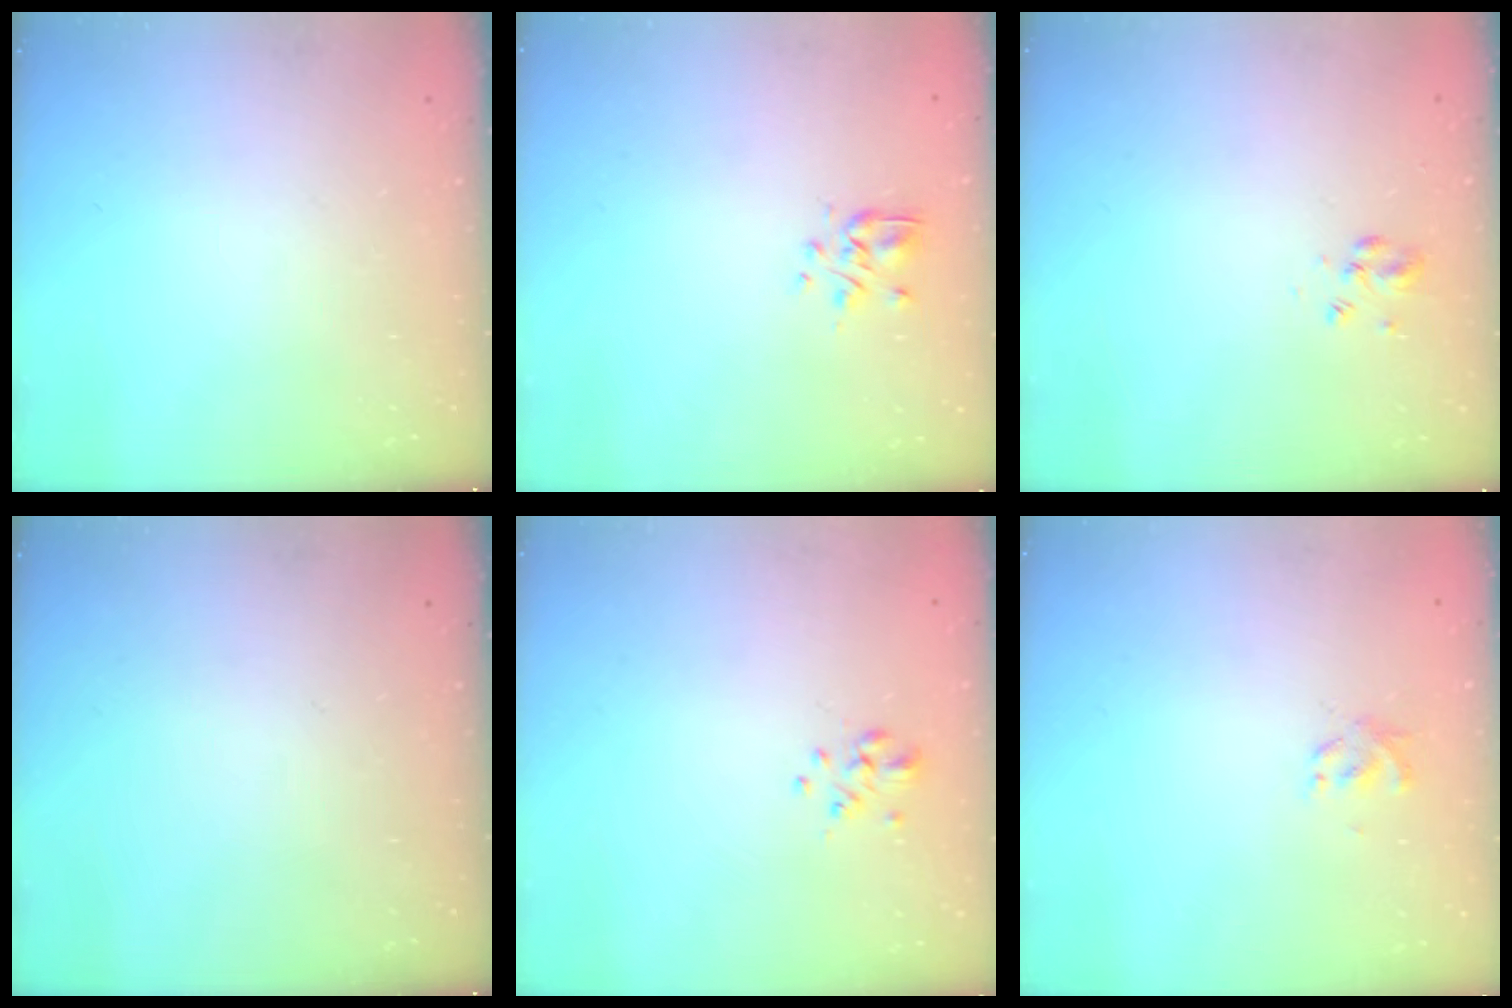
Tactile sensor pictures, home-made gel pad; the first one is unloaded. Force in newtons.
{"total": 3.5, "press": 3.3, "slide": 1.1}
{"total": 3.0, "press": 2.9, "slide": 0.8}
{"total": 0.0}
{"total": 1.9, "press": 1.7, "slide": 0.8}
{"total": 2.1, "press": 1.9, "slide": 0.8}